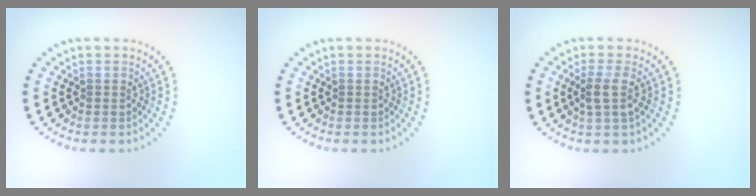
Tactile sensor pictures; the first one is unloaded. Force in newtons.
{"total": 0.0}
{"total": 2.0, "press": 1.6, "slide": 1.3}